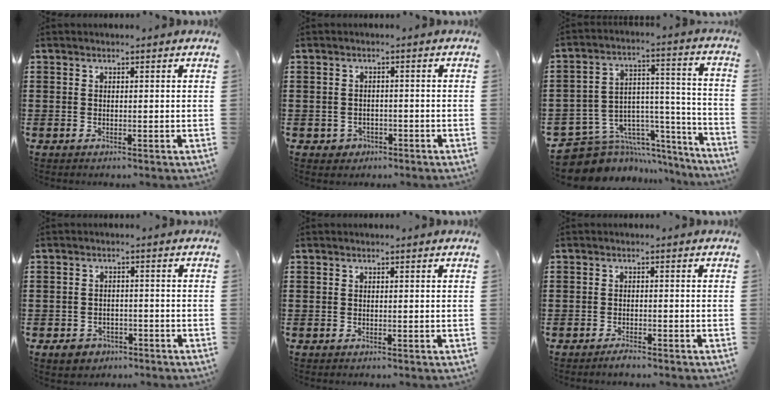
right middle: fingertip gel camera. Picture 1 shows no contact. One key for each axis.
{"total": 1.7, "fx": -1.2, "fy": 1.2, "fz": 0.1, "tx": -0.009, "ty": 0.001, "tz": -0.028}
{"total": 9.1, "fx": -7.5, "fy": 4.9, "fz": 1.7, "tx": -0.051, "ty": 0.000, "tz": -0.138}
{"total": 2.6, "fx": -2.2, "fy": 1.4, "fz": 0.3, "tx": -0.013, "ty": 0.005, "tz": -0.048}
{"total": 0.0}
{"total": 1.6, "fx": -1.5, "fy": 0.3, "fz": 0.6, "tx": -0.014, "ty": -0.001, "tz": -0.028}